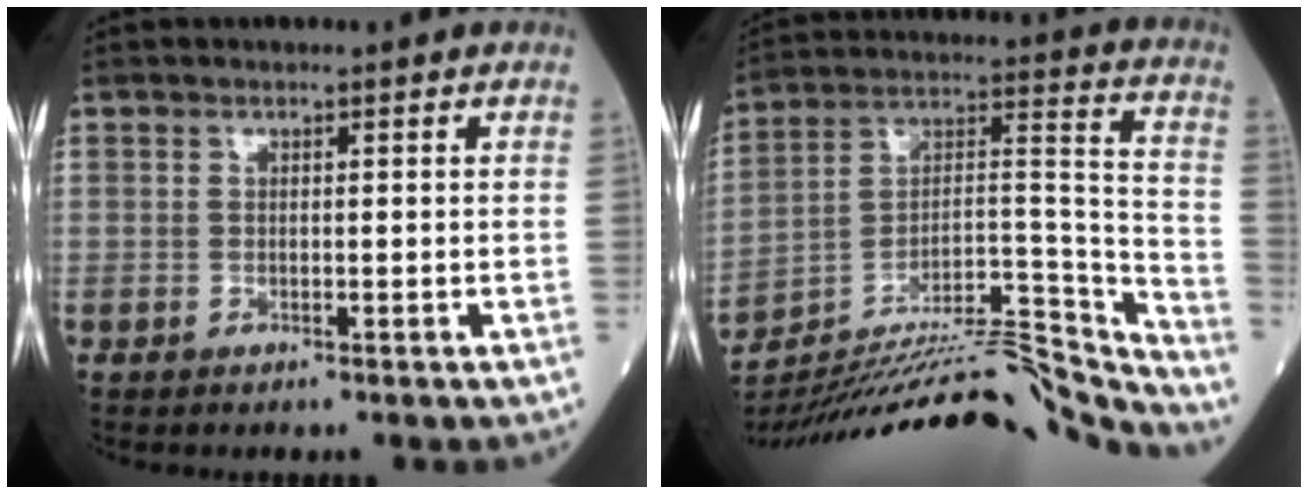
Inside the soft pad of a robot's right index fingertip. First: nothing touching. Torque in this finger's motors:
{"motor_torque": [0.00, -2.14, 0.50, 0.21]}